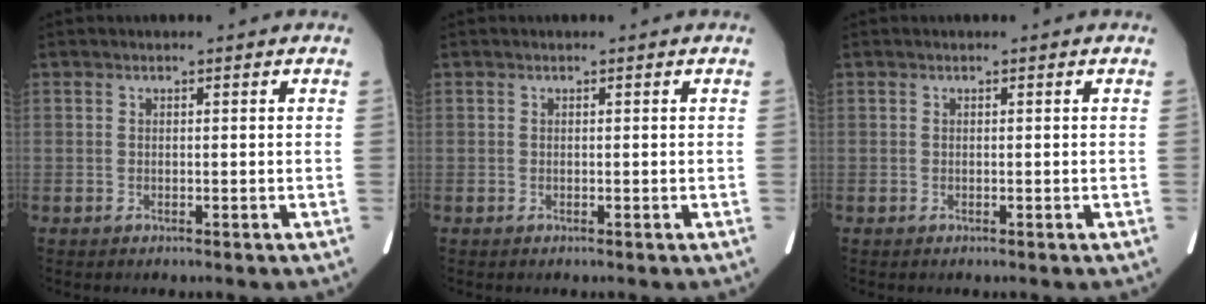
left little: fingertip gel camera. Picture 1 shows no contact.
{"total": 0.0}
{"total": 0.0}